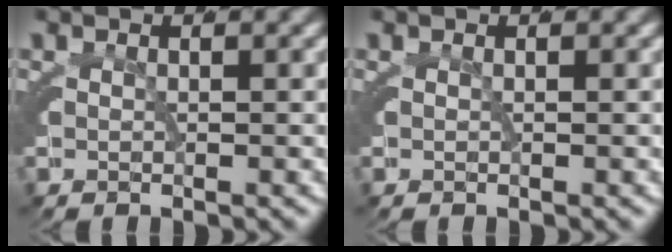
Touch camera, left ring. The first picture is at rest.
{"total": 0.0}